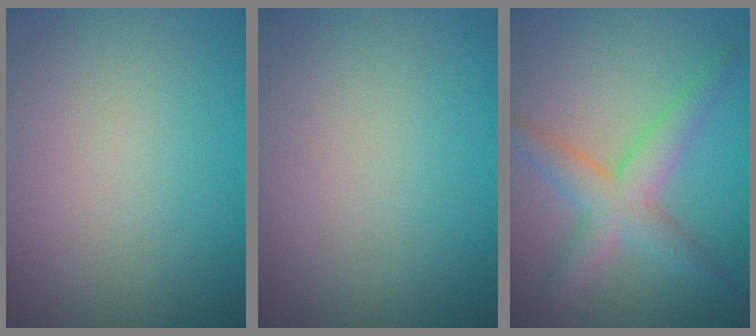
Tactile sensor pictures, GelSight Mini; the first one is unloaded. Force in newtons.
{"total": 0.0}
{"total": 4.3, "press": 4.3, "slide": 0.1}